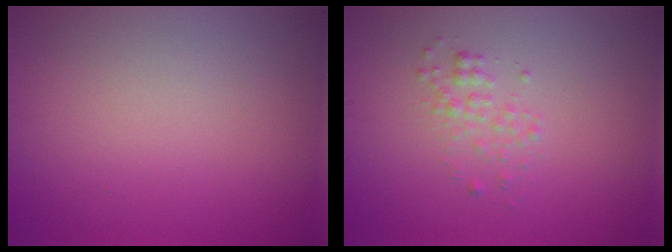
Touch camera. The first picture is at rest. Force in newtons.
{"total": 1.4, "press": 1.4, "slide": 0.1}